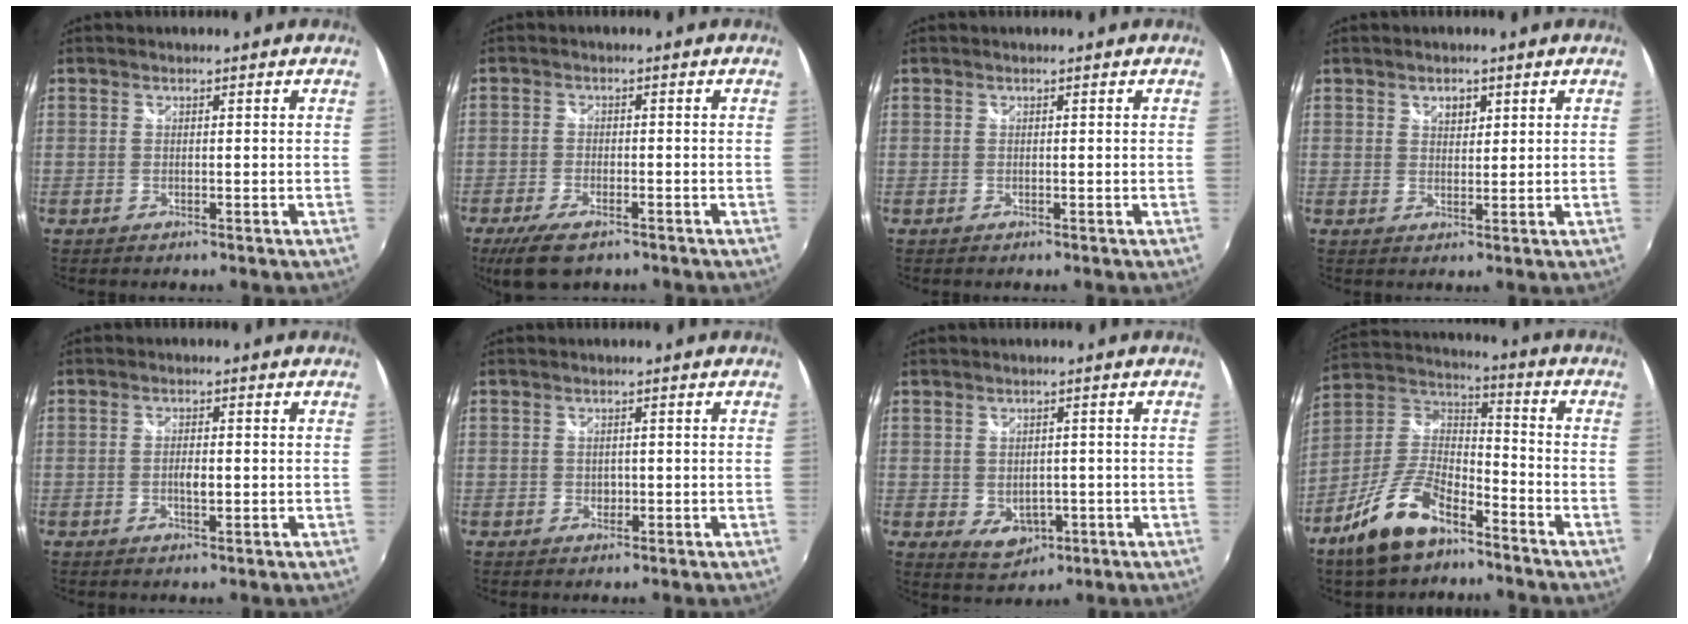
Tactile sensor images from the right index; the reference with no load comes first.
{"total": 7.8, "force": [-5.4, 3.0, 4.8], "torque": [-0.117, -0.020, -0.094]}
{"total": 0.0}
{"total": 2.5, "force": [1.3, 1.7, 1.2], "torque": [-0.014, 0.005, 0.022]}
{"total": 2.6, "force": [-0.4, 0.9, 2.3], "torque": [-0.041, -0.002, -0.006]}
{"total": 1.1, "force": [0.0, 1.1, 0.5], "torque": [-0.003, 0.000, -0.001]}
{"total": 5.2, "force": [-0.9, 4.2, 3.0], "torque": [-0.057, -0.008, -0.004]}
{"total": 15.3, "force": [-9.6, 6.3, 10.1], "torque": [-0.223, -0.006, -0.179]}